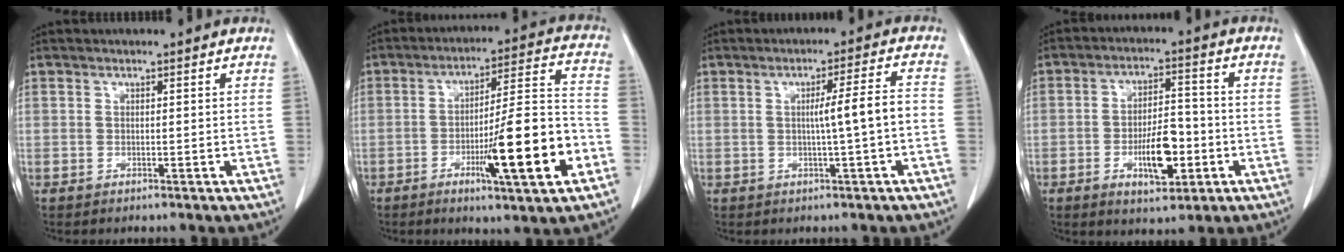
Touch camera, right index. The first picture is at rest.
{"total": 16.2, "force": [-6.0, 0.9, 15.0], "torque": [-0.236, -0.003, -0.089]}
{"total": 5.4, "force": [-0.7, -0.6, 5.3], "torque": [-0.081, 0.009, -0.011]}
{"total": 8.8, "force": [-2.9, 3.3, 7.7], "torque": [-0.135, 0.006, -0.043]}